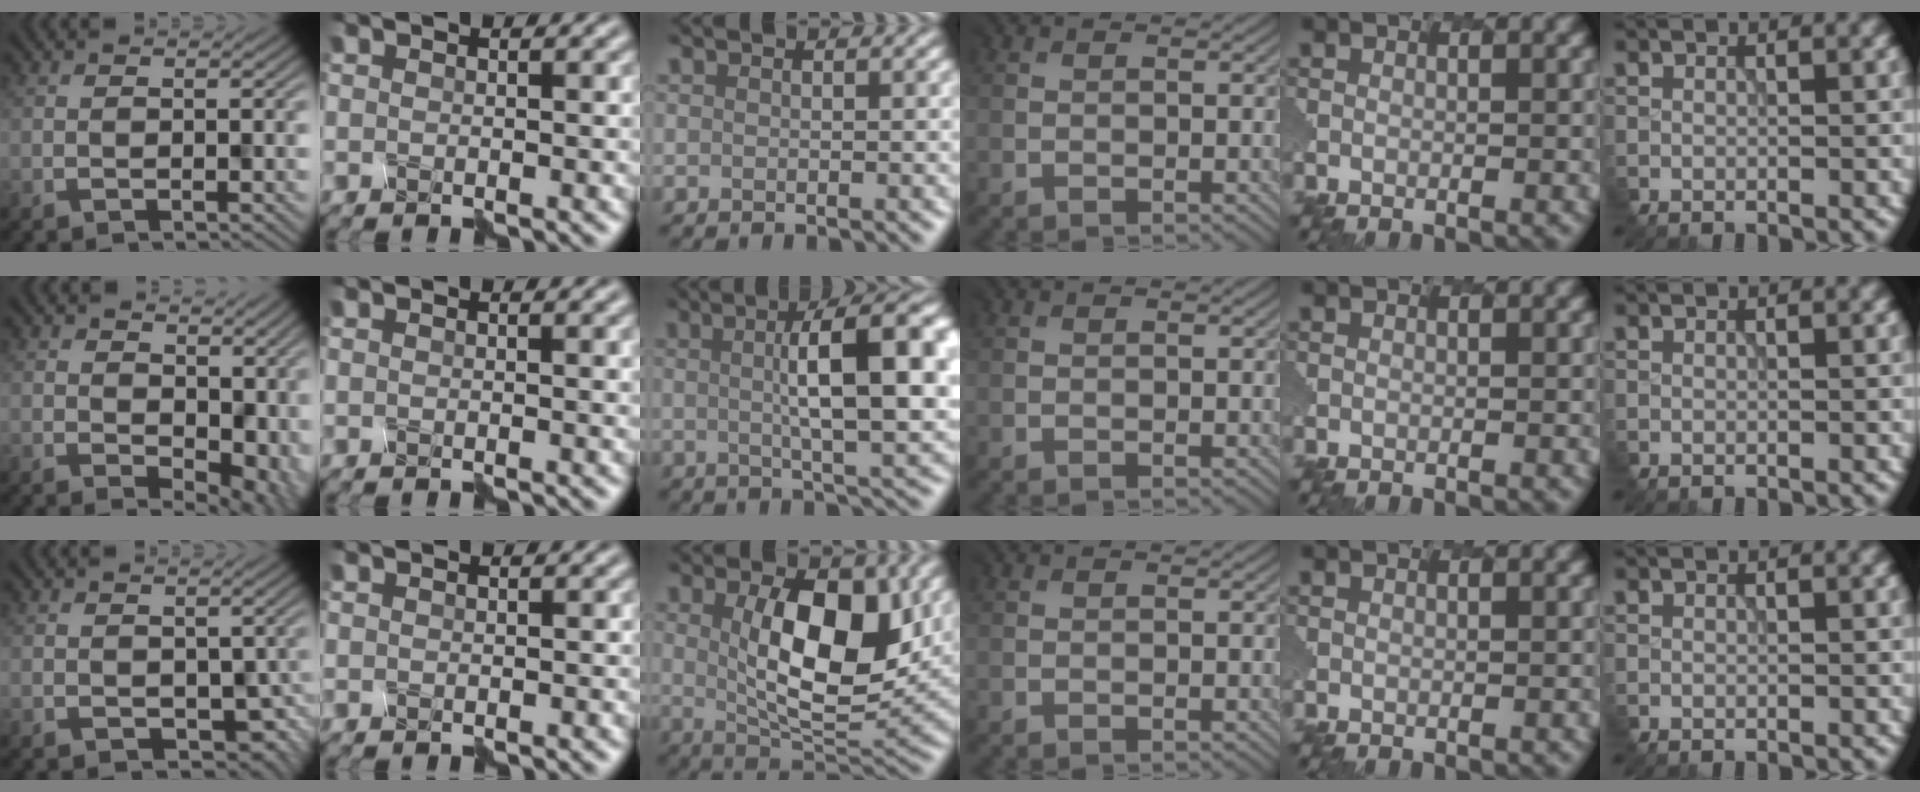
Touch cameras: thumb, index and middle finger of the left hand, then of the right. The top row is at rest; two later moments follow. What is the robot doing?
{"motion": "disassemble", "object": "spray bottle"}